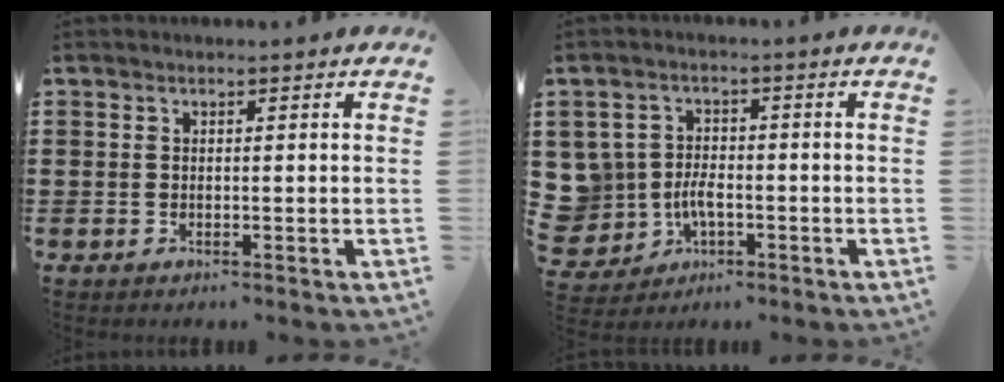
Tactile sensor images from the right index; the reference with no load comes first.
{"total": 5.3, "force": [-1.2, 4.4, 2.6], "torque": [-0.088, 0.003, -0.027]}